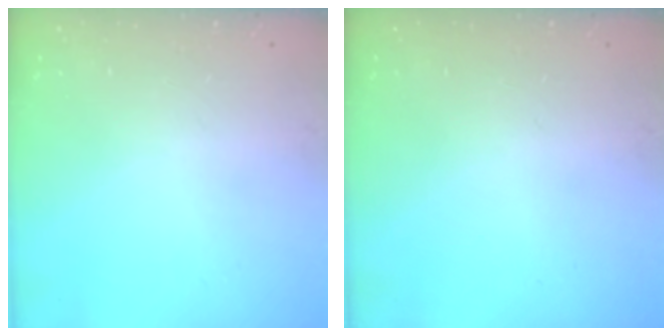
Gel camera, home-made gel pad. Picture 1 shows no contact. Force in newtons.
{"total": 0.0}